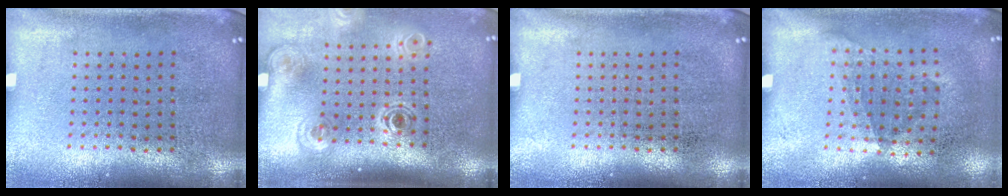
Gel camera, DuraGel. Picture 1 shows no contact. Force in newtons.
{"total": 1.8, "press": 1.2, "slide": 1.4}
{"total": 0.0}
{"total": 1.2, "press": 0.8, "slide": 0.8}